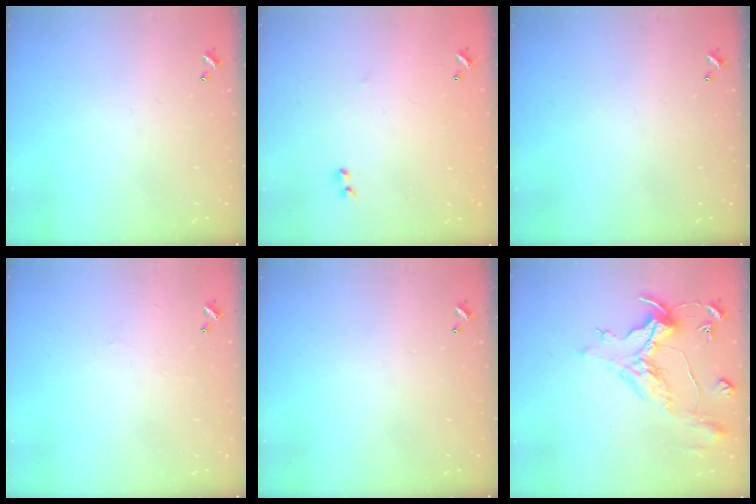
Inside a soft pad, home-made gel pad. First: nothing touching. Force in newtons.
{"total": 7.7, "press": 7.6, "slide": 0.7}
{"total": 0.0}
{"total": 2.3, "press": 2.3, "slide": 0.4}
{"total": 0.0}
{"total": 1.5, "press": 0.8, "slide": 1.2}